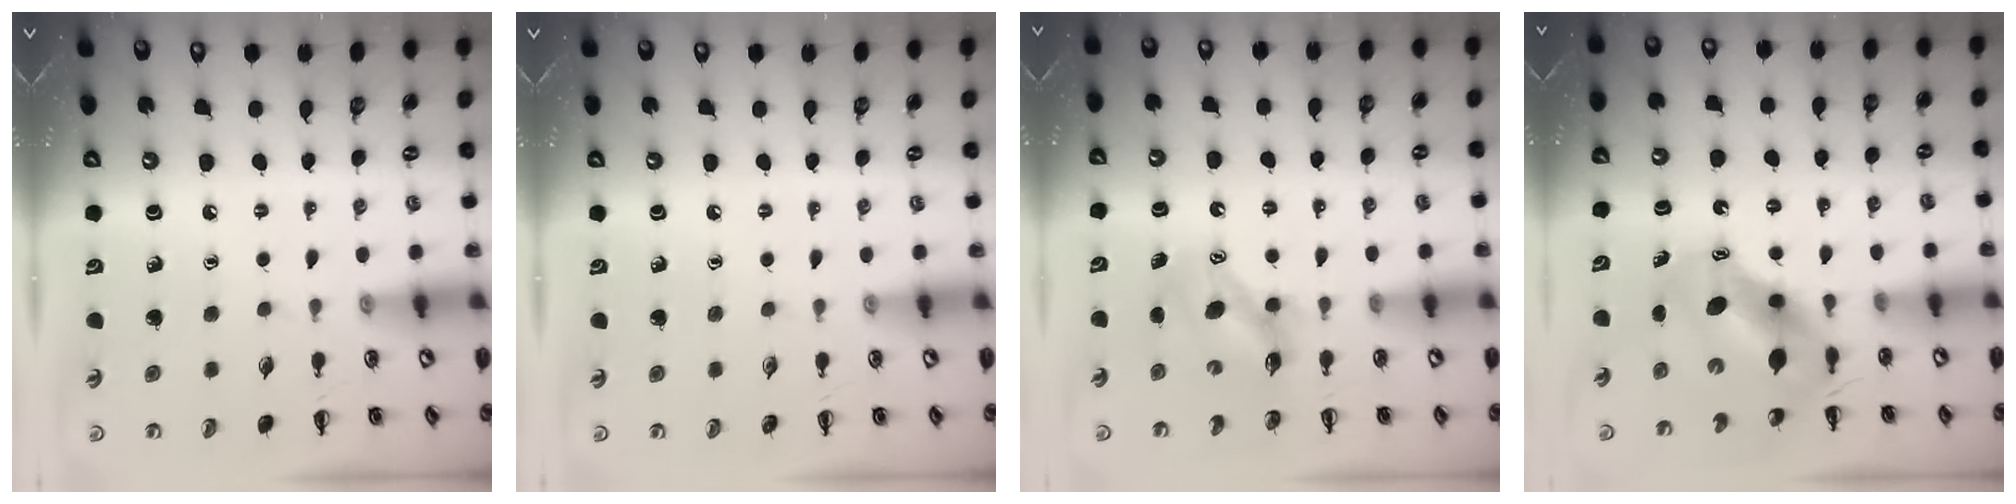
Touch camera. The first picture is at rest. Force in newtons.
{"total": 0.0}
{"total": 6.6, "press": 6.6, "slide": 0.6}
{"total": 6.7, "press": 6.6, "slide": 1.2}